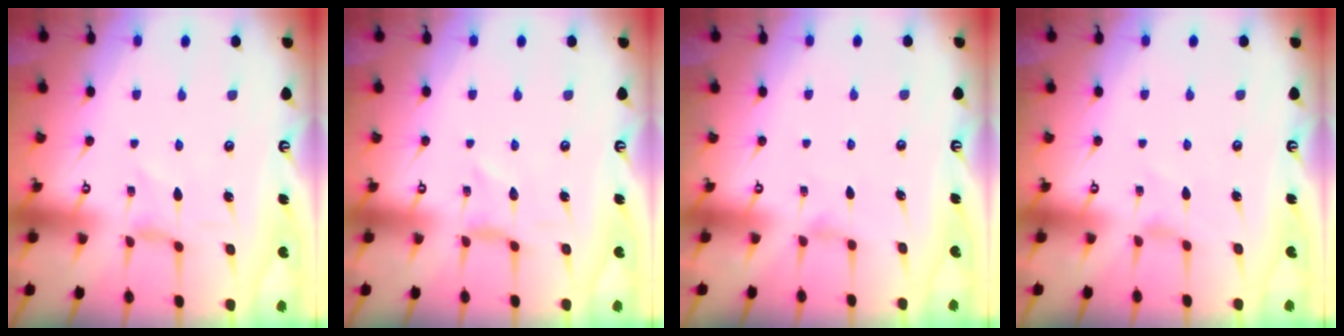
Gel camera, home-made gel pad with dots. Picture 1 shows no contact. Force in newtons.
{"total": 0.0}
{"total": 0.9, "press": 0.8, "slide": 0.4}
{"total": 0.7, "press": 0.7, "slide": 0.3}